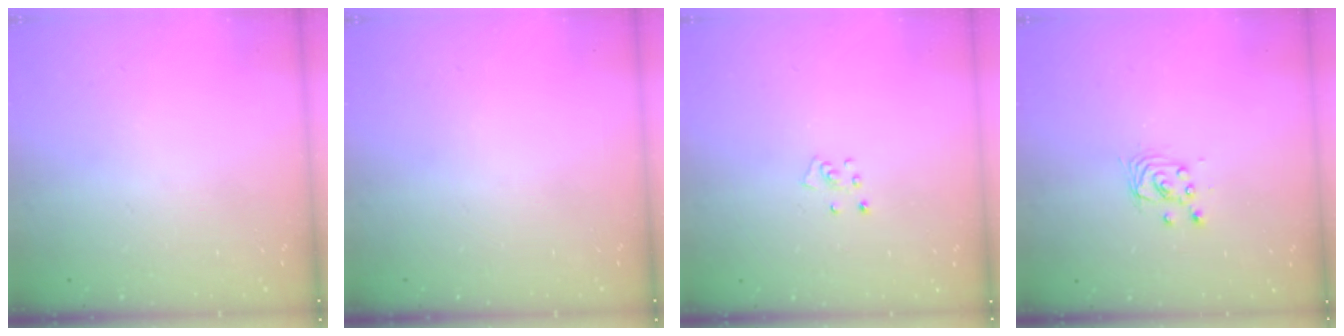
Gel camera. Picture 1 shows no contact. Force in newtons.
{"total": 0.0}
{"total": 3.9, "press": 3.9, "slide": 0.3}
{"total": 2.9, "press": 2.9, "slide": 0.2}